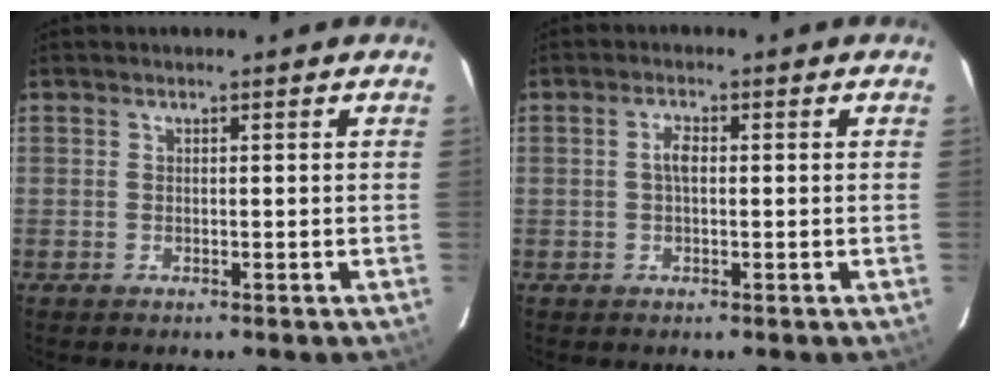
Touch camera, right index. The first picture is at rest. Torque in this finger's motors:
{"motor_torque": [0.12, -0.01, 0.07, 0.05]}